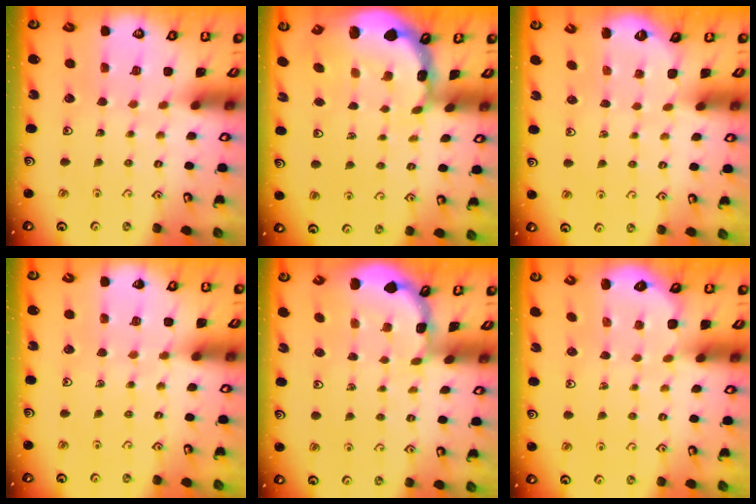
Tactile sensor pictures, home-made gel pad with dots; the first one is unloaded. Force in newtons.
{"total": 2.5, "press": 2.4, "slide": 0.9}
{"total": 1.4, "press": 0.8, "slide": 1.2}
{"total": 5.0, "press": 4.9, "slide": 0.8}
{"total": 1.7, "press": 1.7, "slide": 0.2}
{"total": 2.2, "press": 2.2, "slide": 0.3}